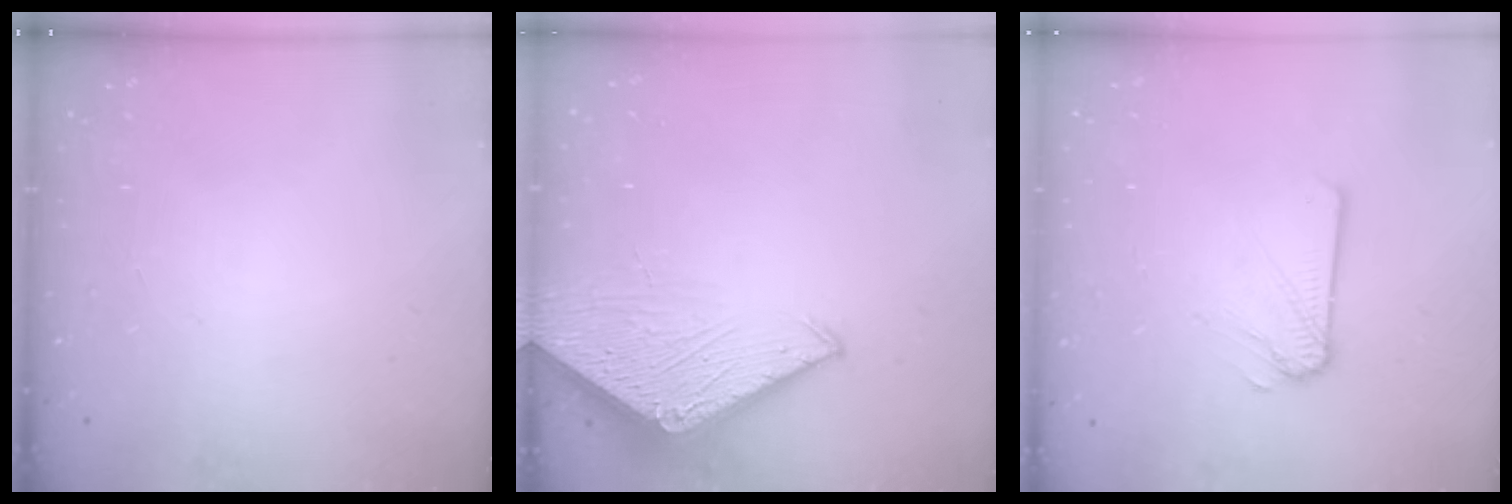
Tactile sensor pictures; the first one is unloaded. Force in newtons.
{"total": 4.6, "press": 4.6, "slide": 0.5}
{"total": 2.1, "press": 2.1, "slide": 0.1}